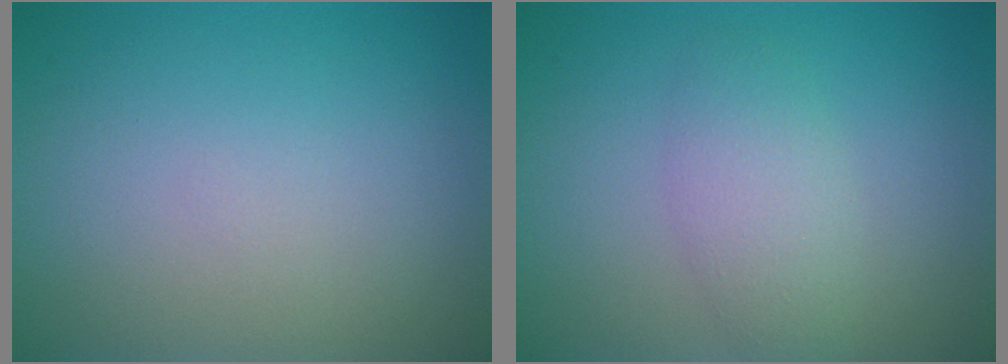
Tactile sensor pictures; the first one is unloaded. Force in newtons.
{"total": 2.9, "press": 2.9, "slide": 0.1}